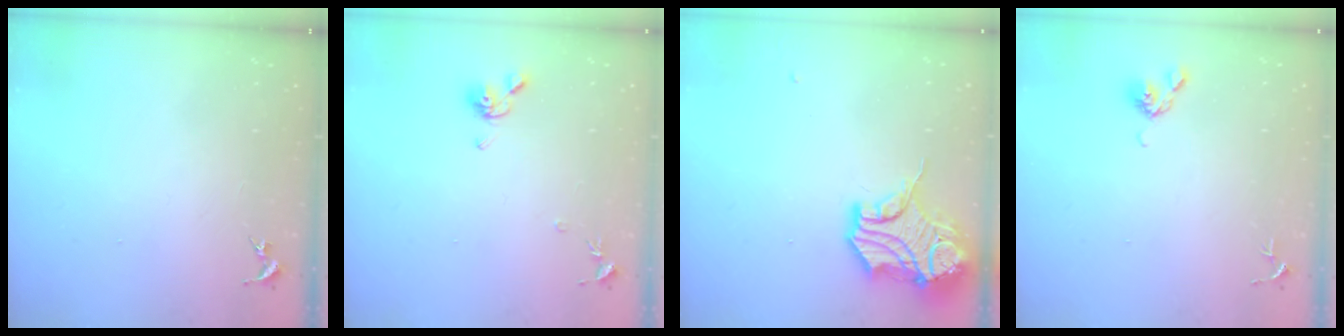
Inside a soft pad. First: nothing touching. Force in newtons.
{"total": 8.6, "press": 8.5, "slide": 1.1}
{"total": 15.8, "press": 15.6, "slide": 2.2}
{"total": 4.4, "press": 4.3, "slide": 0.9}